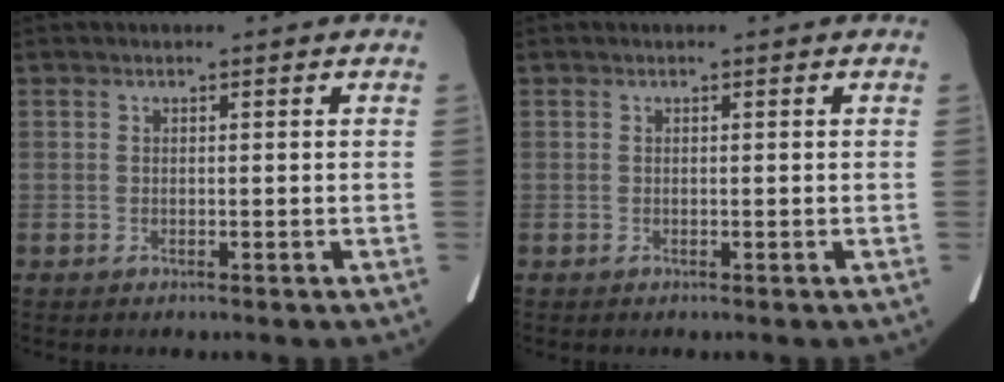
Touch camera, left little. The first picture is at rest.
{"total": 0.0}